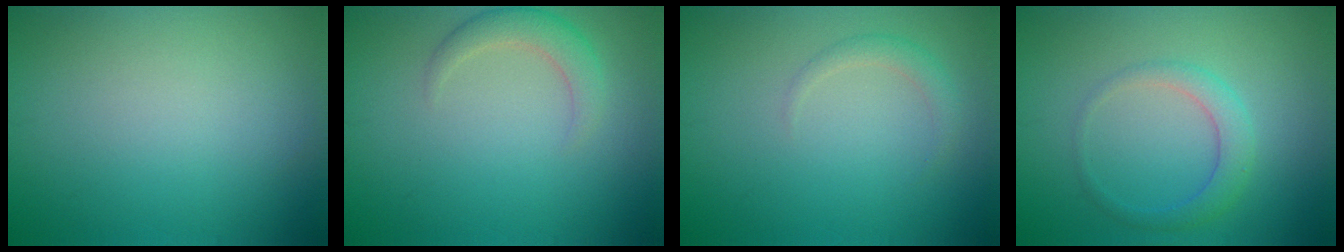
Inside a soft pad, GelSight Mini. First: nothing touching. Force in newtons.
{"total": 2.4, "press": 2.4, "slide": 0.2}
{"total": 1.3, "press": 1.3, "slide": 0.1}
{"total": 2.4, "press": 2.4, "slide": 0.1}